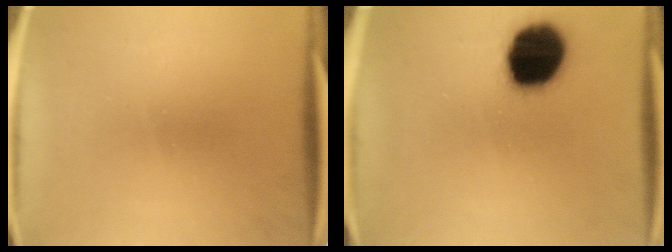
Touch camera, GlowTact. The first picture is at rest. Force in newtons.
{"total": 20.0}